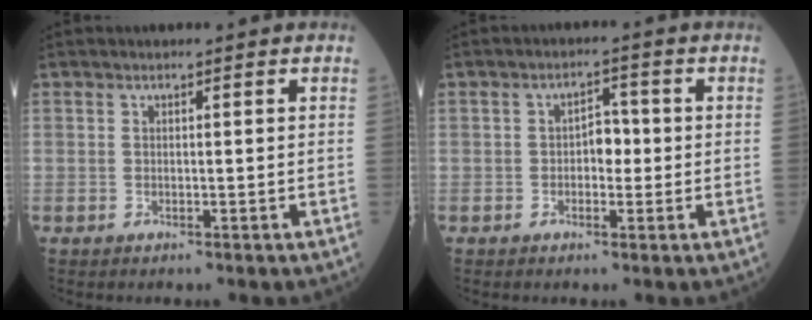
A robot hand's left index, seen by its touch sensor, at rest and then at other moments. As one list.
[{"total": 3.0, "force": [-0.2, 1.8, 2.4], "torque": [-0.032, 0.010, -0.008]}]